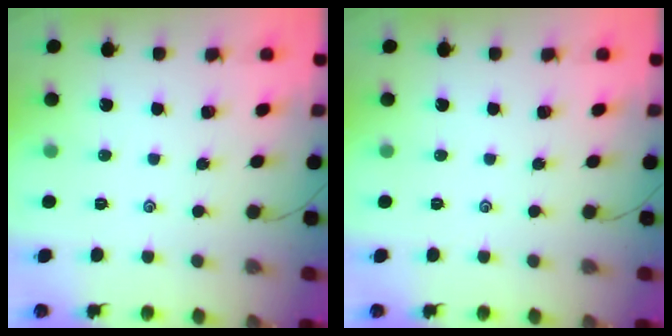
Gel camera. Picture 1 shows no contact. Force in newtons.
{"total": 0.0}